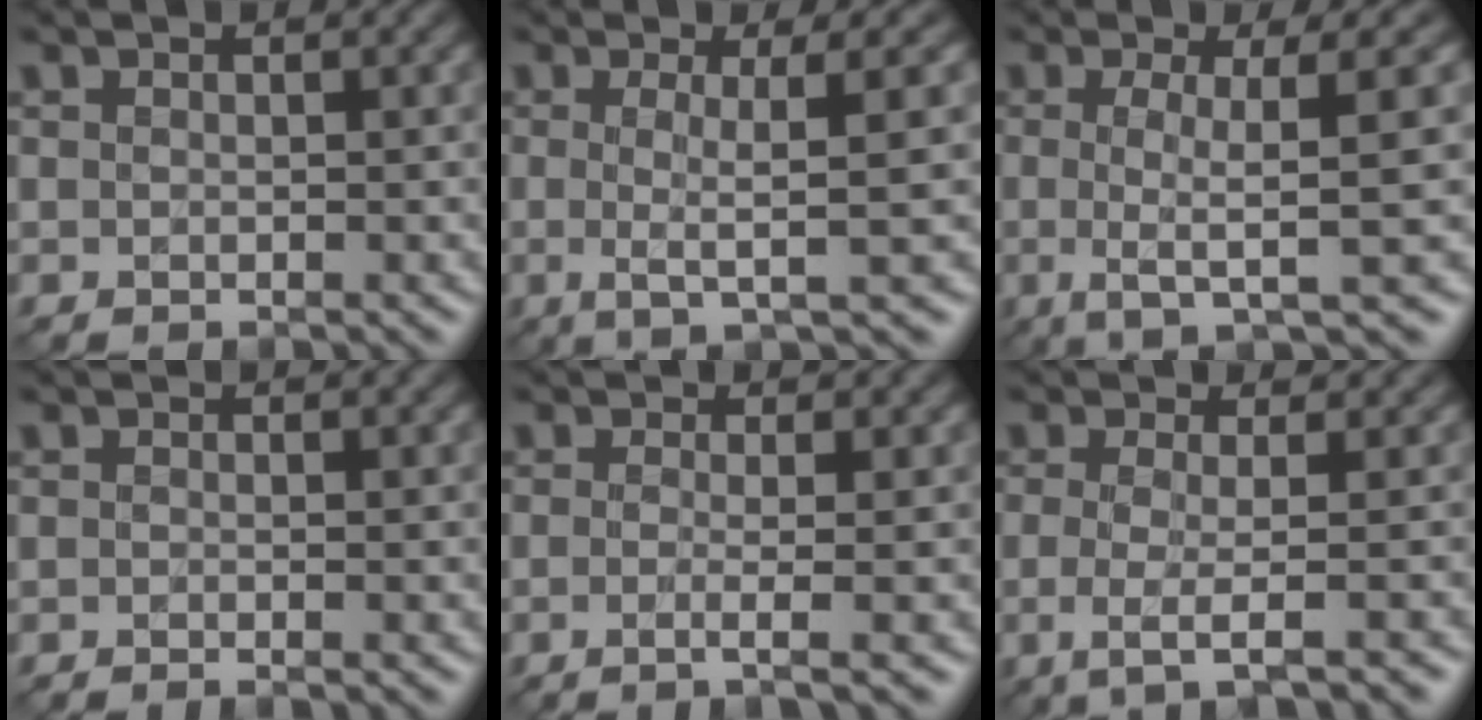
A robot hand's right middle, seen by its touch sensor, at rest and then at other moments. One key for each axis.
{"total": 5.8, "fx": 0.1, "fy": 1.0, "fz": 5.7, "tx": -0.095, "ty": 0.003, "tz": -0.003}
{"total": 6.8, "fx": -0.3, "fy": 1.3, "fz": 6.7, "tx": -0.105, "ty": 0.003, "tz": -0.012}
{"total": 1.0, "fx": -0.5, "fy": 0.3, "fz": 0.8, "tx": -0.004, "ty": -0.008, "tz": -0.014}
{"total": 2.8, "fx": -0.5, "fy": 0.9, "fz": 2.6, "tx": -0.030, "ty": -0.006, "tz": -0.023}
{"total": 3.8, "fx": -0.7, "fy": 1.0, "fz": 3.6, "tx": -0.056, "ty": -0.011, "tz": -0.022}